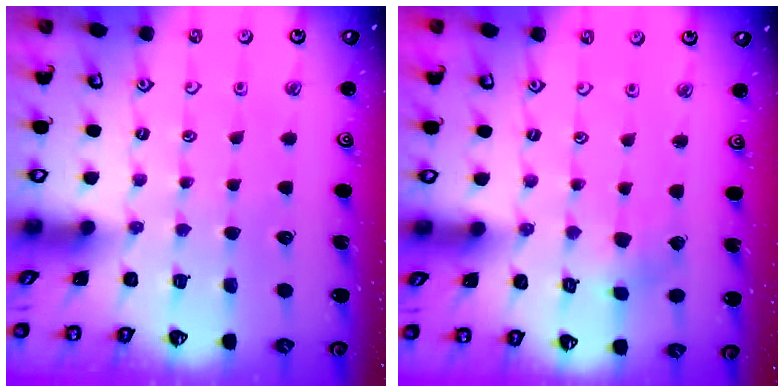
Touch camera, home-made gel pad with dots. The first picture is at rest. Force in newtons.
{"total": 2.7, "press": 2.6, "slide": 0.3}